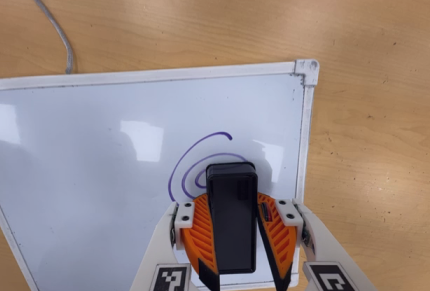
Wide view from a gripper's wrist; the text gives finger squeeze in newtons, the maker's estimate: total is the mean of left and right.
{"total": 15.0, "left": 14.4, "right": 15.6}